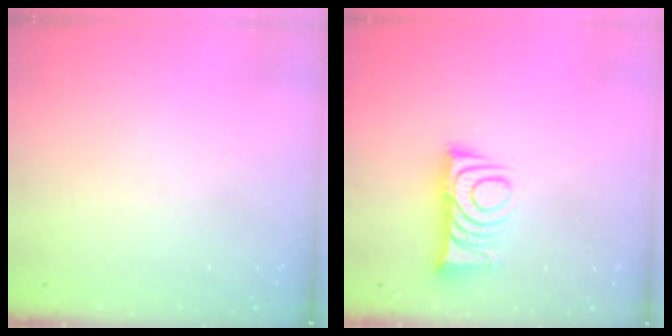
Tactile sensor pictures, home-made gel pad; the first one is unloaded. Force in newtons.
{"total": 11.6, "press": 11.5, "slide": 0.9}